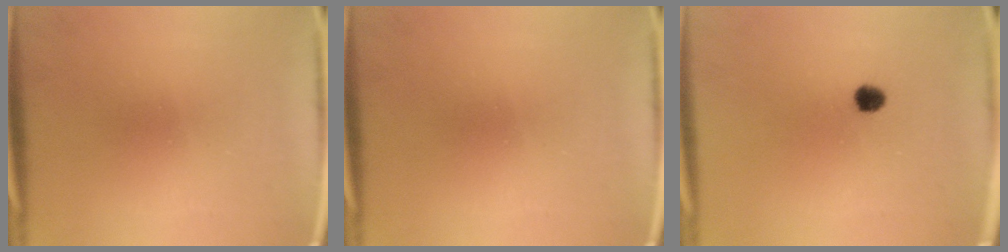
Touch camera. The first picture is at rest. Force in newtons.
{"total": 0.0}
{"total": 2.5}